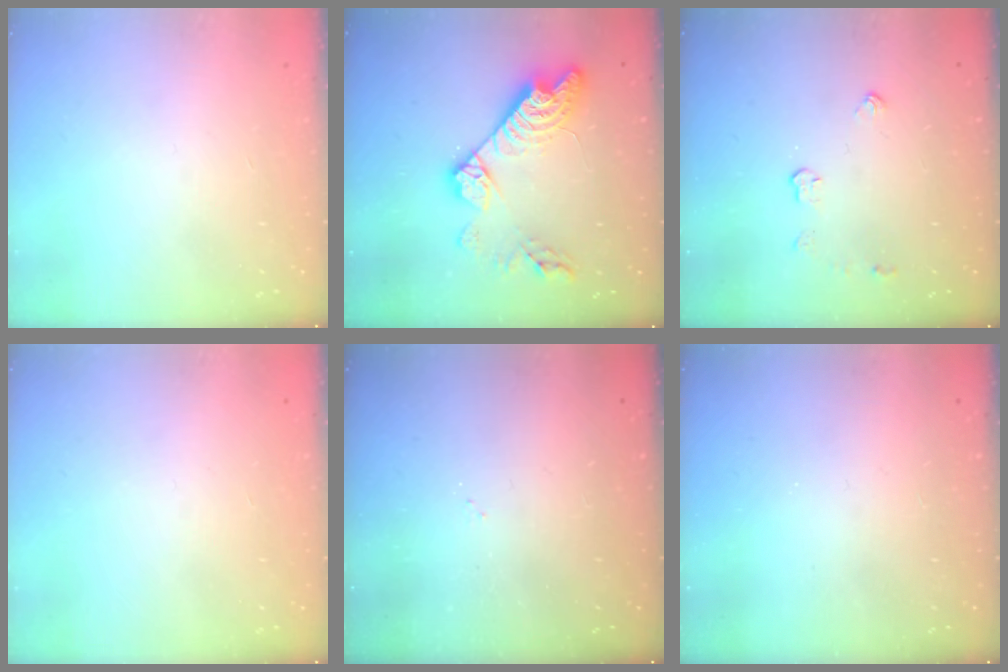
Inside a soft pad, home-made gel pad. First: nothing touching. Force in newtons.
{"total": 15.9, "press": 15.9, "slide": 0.9}
{"total": 4.3, "press": 4.2, "slide": 0.7}
{"total": 0.0}
{"total": 2.7, "press": 2.7, "slide": 0.4}
{"total": 0.0}